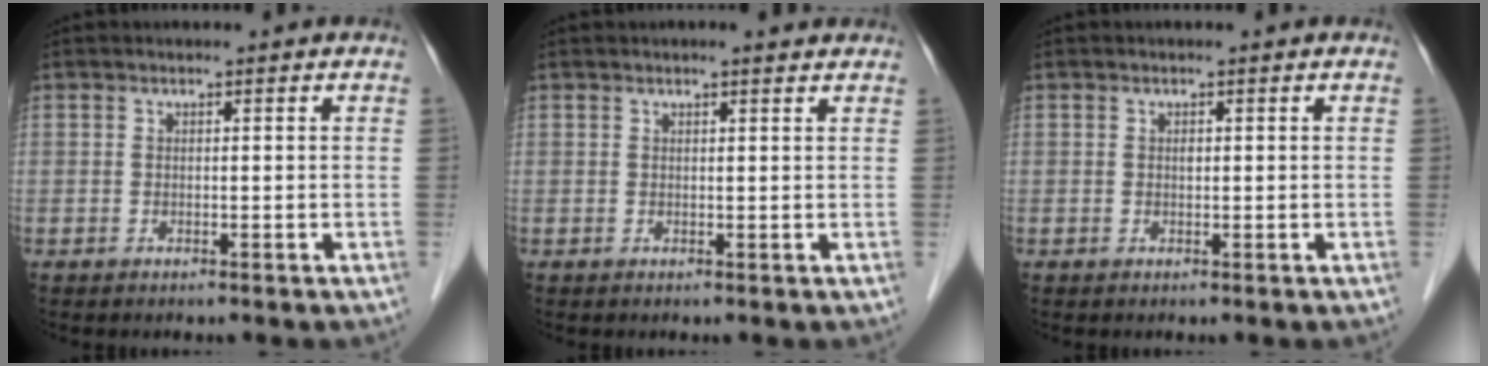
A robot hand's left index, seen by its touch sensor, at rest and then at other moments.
{"total": 2.3, "force": [2.0, 0.4, 1.2], "torque": [-0.019, 0.016, 0.025]}
{"total": 0.0}